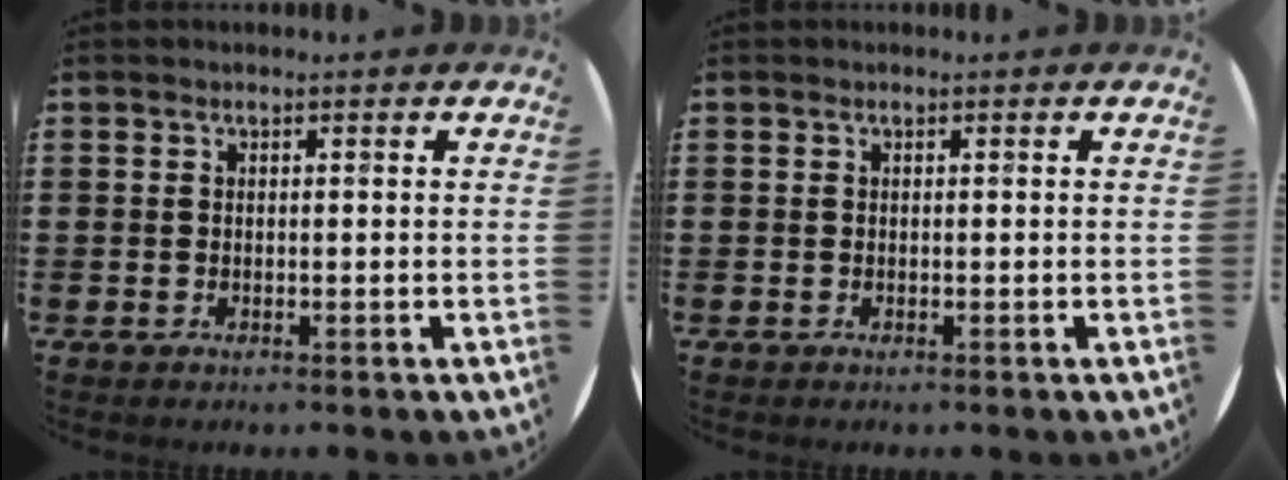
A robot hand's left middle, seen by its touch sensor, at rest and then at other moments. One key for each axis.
{"total": 0.0}